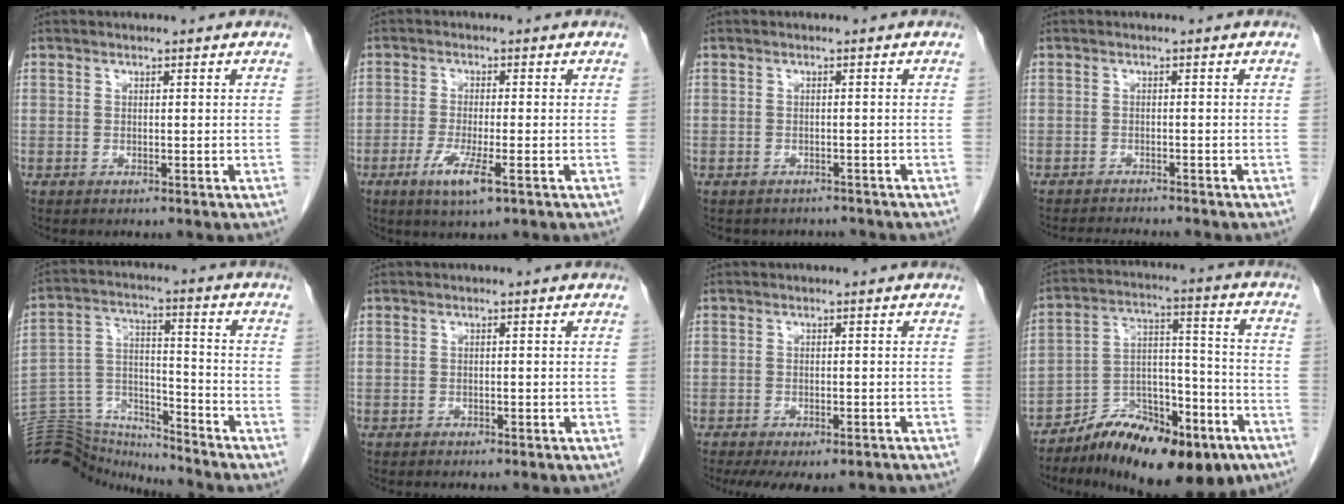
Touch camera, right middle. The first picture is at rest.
{"total": 5.3, "force": [-2.5, 0.3, 4.7], "torque": [-0.097, -0.016, -0.044]}
{"total": 3.8, "force": [-3.5, 1.6, 0.2], "torque": [-0.008, 0.002, -0.042]}
{"total": 4.5, "force": [-4.3, -0.2, 1.2], "torque": [-0.017, -0.015, -0.065]}
{"total": 16.6, "force": [-16.3, 2.3, 2.2], "torque": [-0.052, 0.042, -0.271]}
{"total": 1.0, "force": [-0.7, 0.4, 0.6], "torque": [-0.015, -0.003, -0.006]}
{"total": 10.0, "force": [-7.5, 3.8, 5.4], "torque": [-0.093, -0.009, -0.098]}
{"total": 19.4, "force": [-13.1, 6.7, 12.7], "torque": [-0.171, 0.026, -0.206]}